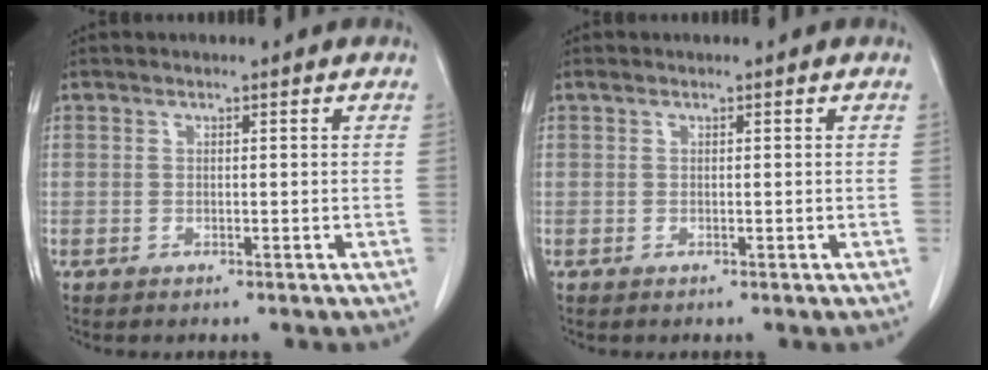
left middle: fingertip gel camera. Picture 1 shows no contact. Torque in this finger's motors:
{"motor_torque": [0.31, -0.12, -0.03, -0.02]}